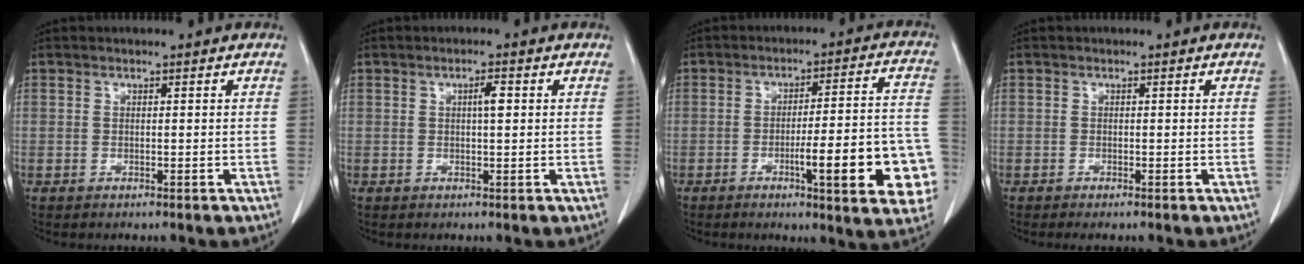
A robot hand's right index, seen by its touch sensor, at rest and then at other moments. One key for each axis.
{"total": 2.1, "fx": 0.5, "fy": 0.3, "fz": 2.0, "tx": -0.034, "ty": 0.003, "tz": 0.007}
{"total": 16.2, "fx": -5.2, "fy": 2.1, "fz": 15.2, "tx": -0.139, "ty": 0.019, "tz": -0.060}
{"total": 0.7, "fx": -0.6, "fy": 0.0, "fz": 0.4, "tx": -0.006, "ty": -0.002, "tz": -0.008}